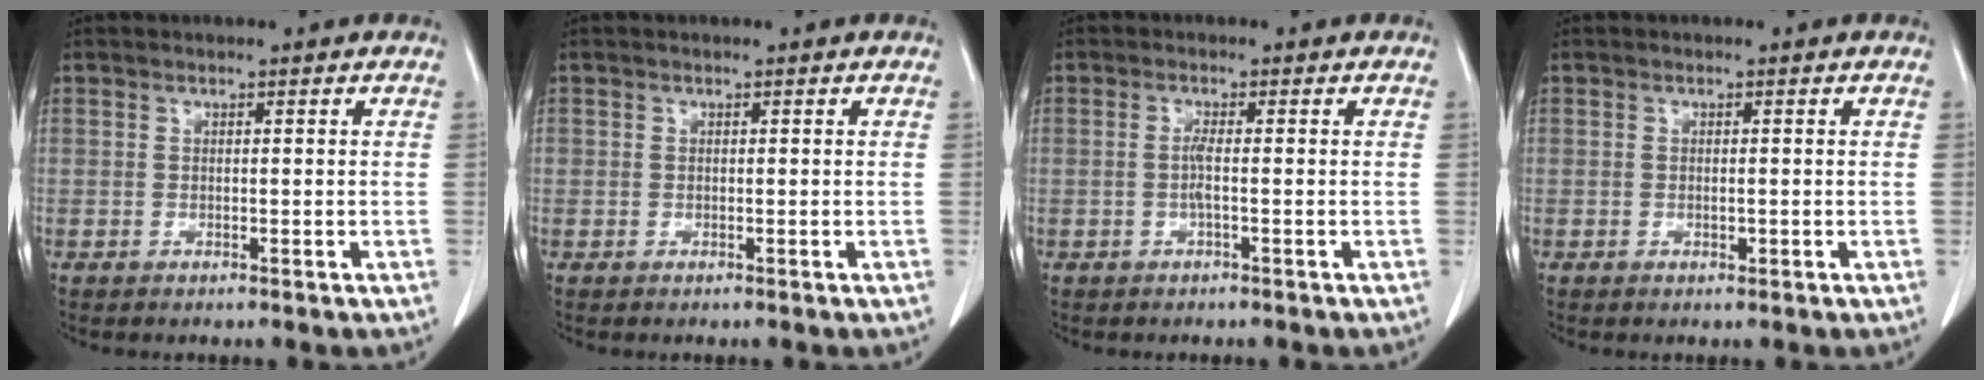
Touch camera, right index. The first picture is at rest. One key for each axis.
{"total": 0.0}
{"total": 1.7, "fx": -0.4, "fy": -0.1, "fz": 1.6, "tx": -0.034, "ty": 0.000, "tz": -0.009}
{"total": 0.7, "fx": -0.2, "fy": 0.3, "fz": 0.7, "tx": -0.014, "ty": -0.002, "tz": -0.001}